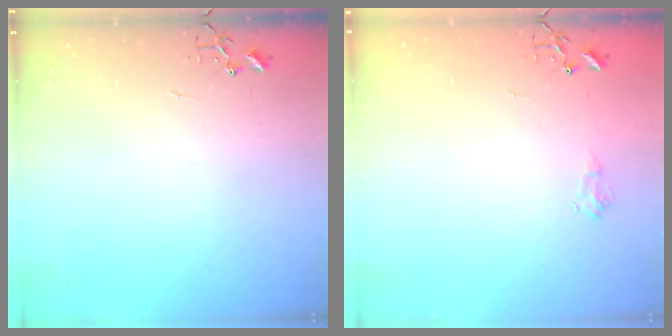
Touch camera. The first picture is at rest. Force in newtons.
{"total": 5.8, "press": 5.7, "slide": 0.8}